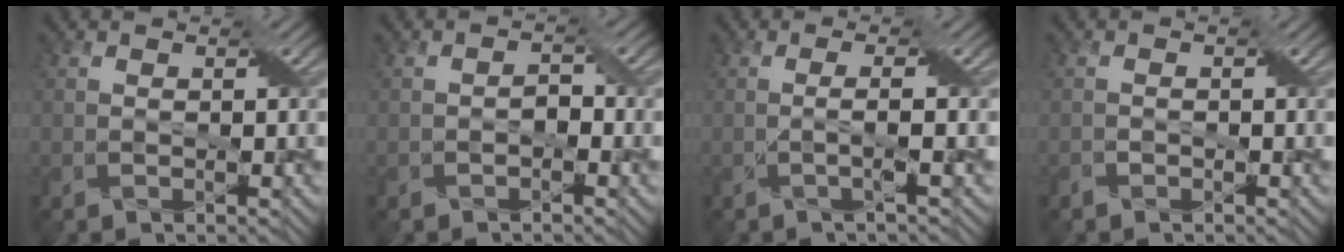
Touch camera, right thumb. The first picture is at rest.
{"total": 1.3, "force": [-0.7, 0.7, 0.7], "torque": [-0.014, 0.005, -0.015]}
{"total": 2.3, "force": [-0.2, 0.1, 2.3], "torque": [-0.044, 0.009, -0.017]}
{"total": 0.6, "force": [-0.5, 0.1, -0.1], "torque": [0.001, 0.001, -0.011]}